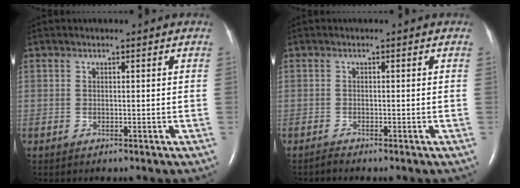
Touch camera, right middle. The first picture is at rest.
{"total": 0.6, "force": [-0.6, -0.1, 0.0], "torque": [-0.006, -0.004, -0.013]}